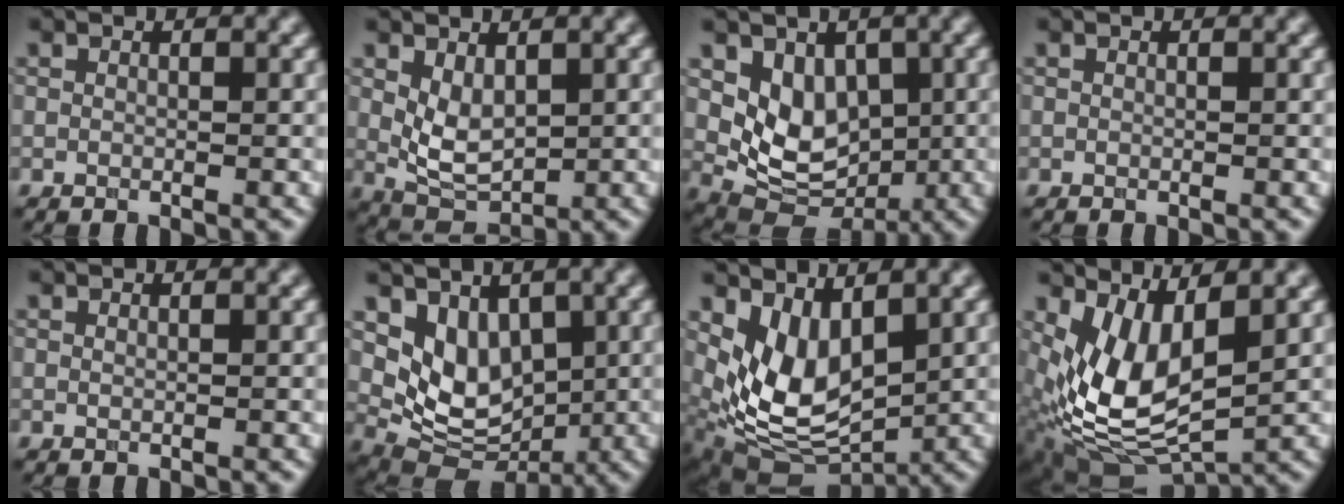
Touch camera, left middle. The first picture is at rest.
{"total": 3.4, "force": [0.9, 2.0, 2.6], "torque": [-0.057, -0.009, 0.025]}
{"total": 5.1, "force": [1.2, 3.9, 3.1], "torque": [-0.053, -0.020, 0.023]}
{"total": 0.0}
{"total": 0.0}
{"total": 5.5, "force": [2.0, 4.0, 3.3], "torque": [-0.061, -0.018, 0.035]}
{"total": 7.2, "force": [2.1, 4.3, 5.5], "torque": [-0.115, -0.024, 0.043]}
{"total": 8.0, "force": [1.4, 4.1, 6.7], "torque": [-0.147, -0.021, 0.033]}